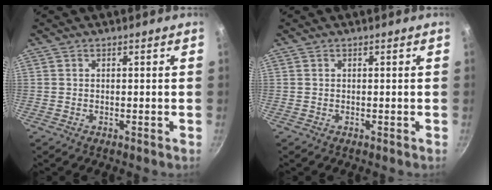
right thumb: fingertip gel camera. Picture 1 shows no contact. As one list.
[{"total": 0.0}]